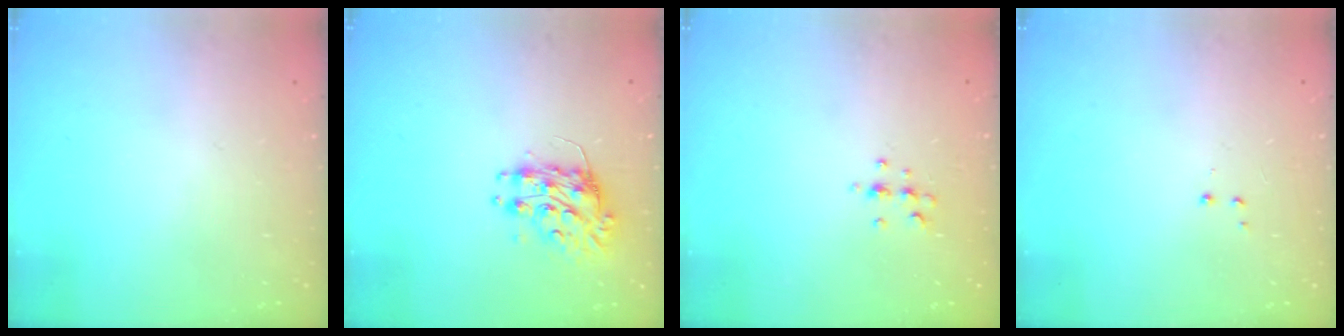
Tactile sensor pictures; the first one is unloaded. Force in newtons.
{"total": 8.9, "press": 8.9, "slide": 0.2}
{"total": 6.1, "press": 6.0, "slide": 0.7}
{"total": 3.0, "press": 2.9, "slide": 0.7}